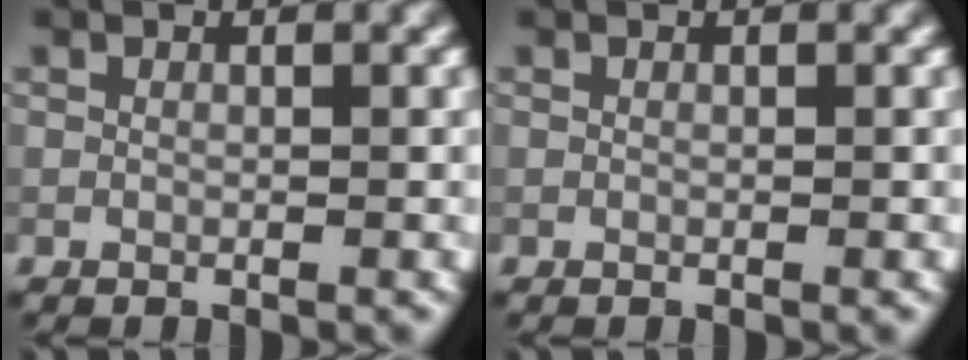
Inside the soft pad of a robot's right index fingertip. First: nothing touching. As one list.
[{"total": 0.0}]